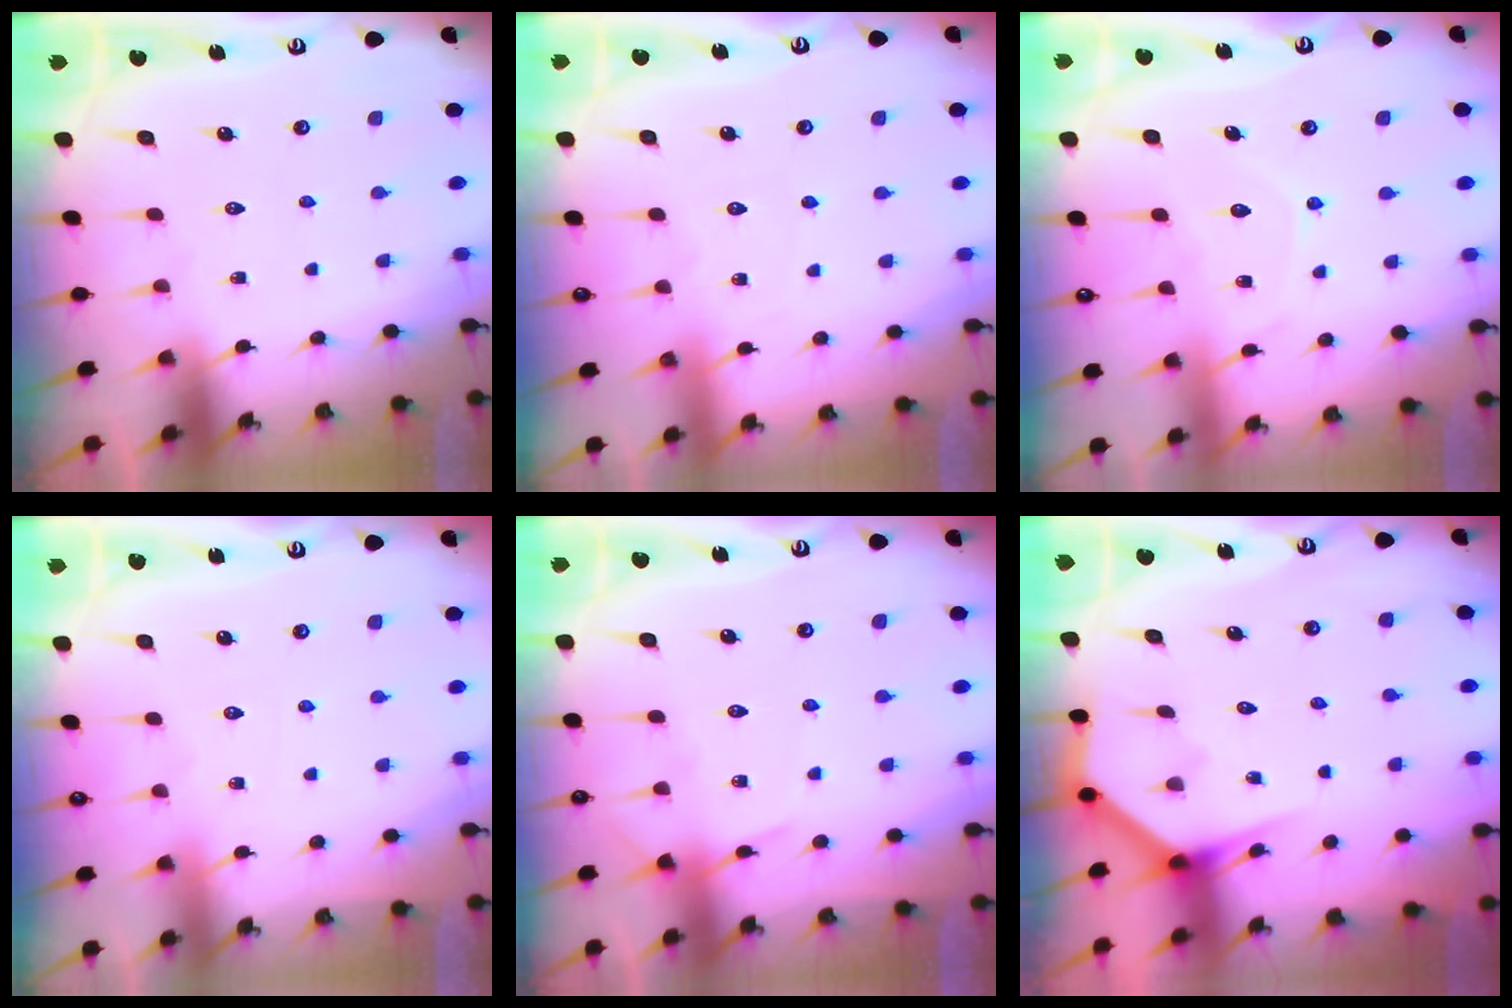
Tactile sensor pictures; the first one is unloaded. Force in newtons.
{"total": 3.5, "press": 3.4, "slide": 0.7}
{"total": 7.6, "press": 7.5, "slide": 0.8}
{"total": 2.2, "press": 2.2, "slide": 0.3}
{"total": 6.2, "press": 6.2, "slide": 0.7}
{"total": 3.9, "press": 3.9, "slide": 0.2}